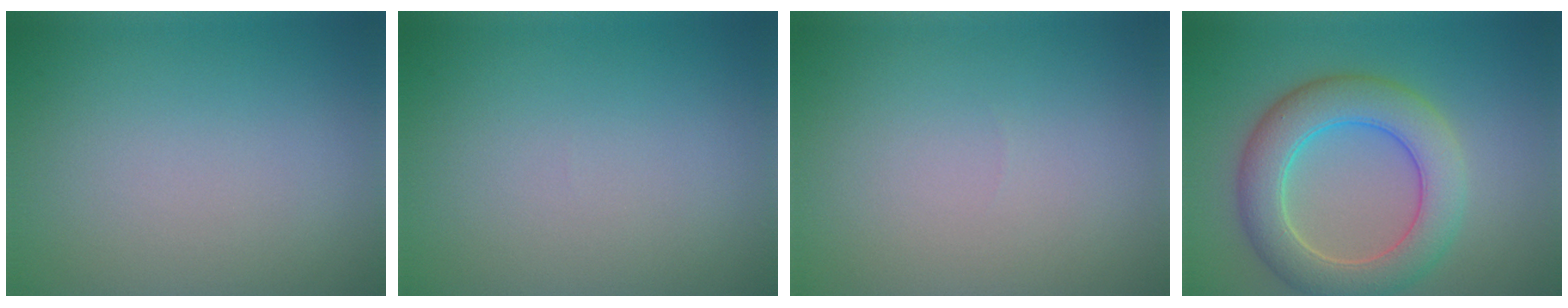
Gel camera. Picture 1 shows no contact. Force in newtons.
{"total": 0.0}
{"total": 0.0}
{"total": 6.7, "press": 6.7, "slide": 0.5}